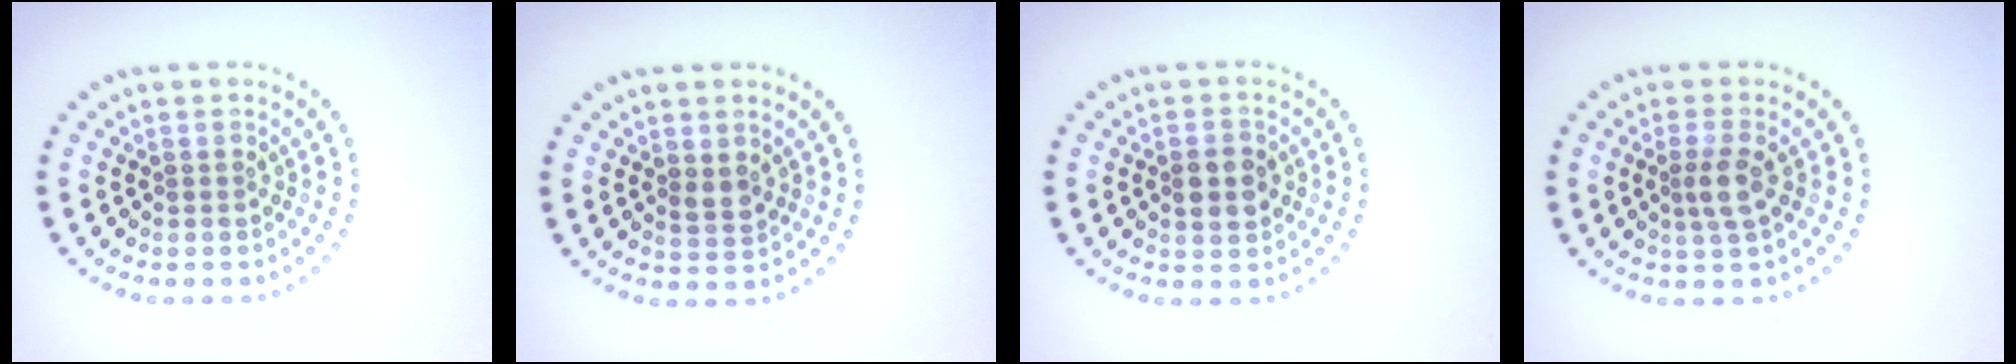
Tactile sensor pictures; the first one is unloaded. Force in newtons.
{"total": 1.4, "press": 1.4, "slide": 0.4}
{"total": 2.9, "press": 2.9, "slide": 0.1}
{"total": 2.1, "press": 1.8, "slide": 1.1}